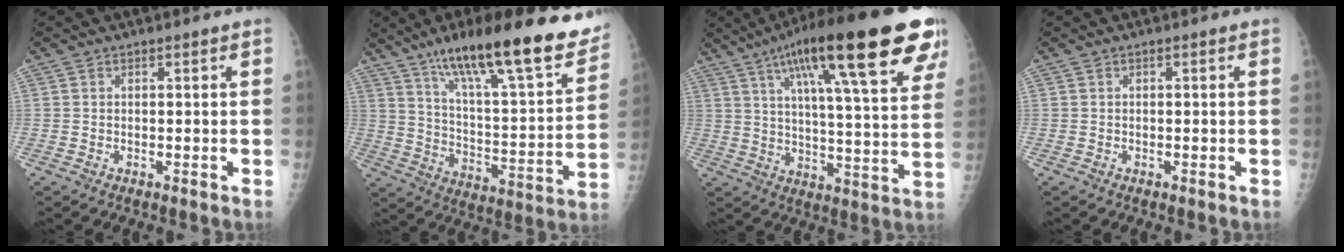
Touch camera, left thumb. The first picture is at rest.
{"total": 27.3, "force": [18.3, 5.9, 19.4], "torque": [-0.271, -0.055, 0.287]}
{"total": 28.0, "force": [14.8, 6.2, 22.9], "torque": [-0.333, -0.015, 0.221]}
{"total": 0.0}